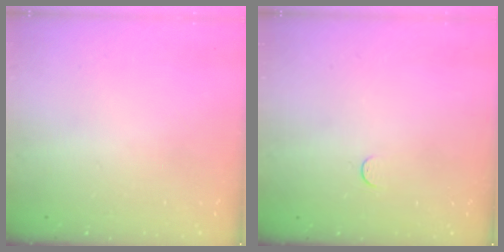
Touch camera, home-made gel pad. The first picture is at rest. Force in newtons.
{"total": 3.5, "press": 3.5, "slide": 0.4}